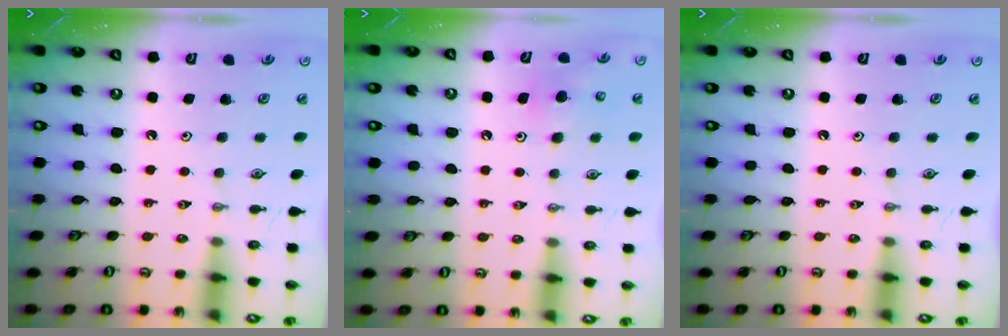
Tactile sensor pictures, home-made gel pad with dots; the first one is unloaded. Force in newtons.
{"total": 7.0, "press": 6.8, "slide": 1.4}
{"total": 0.0}